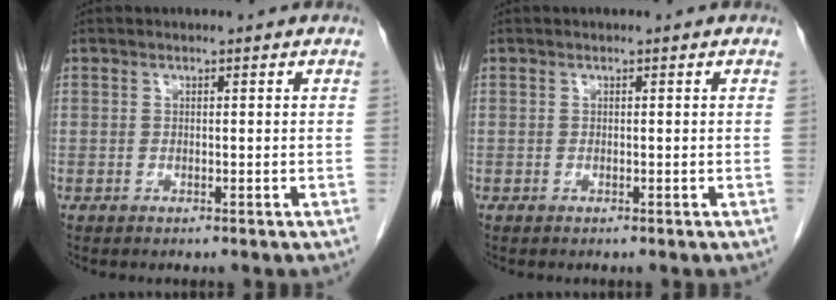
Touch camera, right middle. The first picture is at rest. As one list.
[{"total": 0.0}]